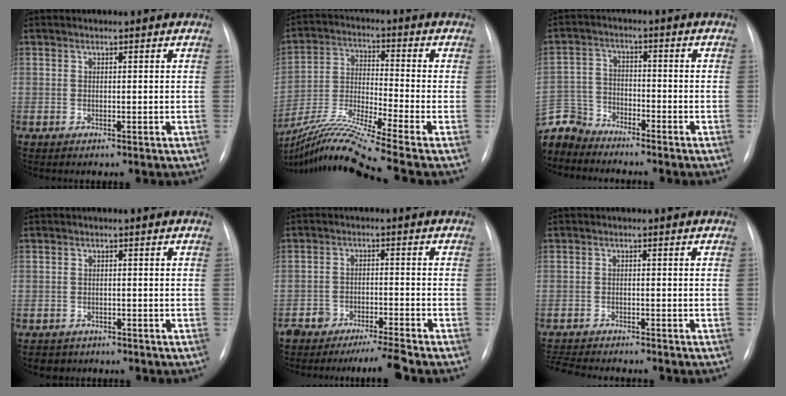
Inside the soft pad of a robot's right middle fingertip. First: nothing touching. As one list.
[{"total": 15.6, "force": [-12.6, -2.6, 8.8], "torque": [-0.188, -0.019, -0.232]}, {"total": 8.1, "force": [-7.7, 2.5, -0.2], "torque": [-0.006, 0.006, -0.156]}, {"total": 2.6, "force": [-2.0, 1.7, 0.0], "torque": [-0.004, 0.004, -0.028]}, {"total": 5.3, "force": [-4.9, -0.2, 2.0], "torque": [-0.024, -0.011, -0.087]}, {"total": 6.6, "force": [-6.2, 0.5, 2.1], "torque": [-0.033, -0.014, -0.100]}]